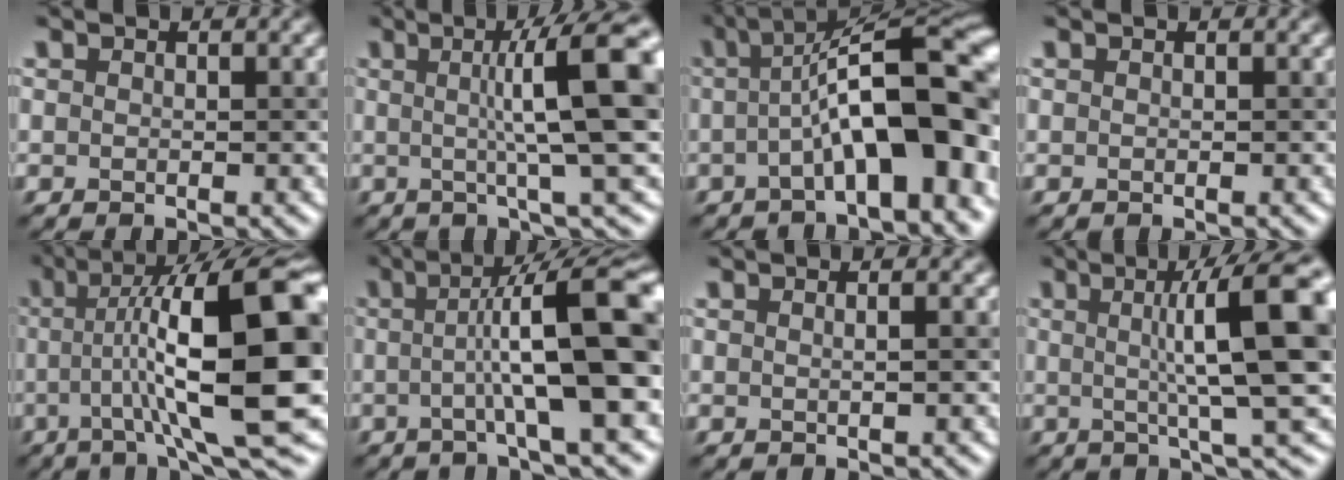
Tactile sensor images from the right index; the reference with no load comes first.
{"total": 11.3, "force": [1.6, 1.9, 11.0], "torque": [-0.122, 0.020, 0.026]}
{"total": 11.0, "force": [-0.8, 3.1, 10.5], "torque": [-0.154, 0.026, -0.010]}
{"total": 0.0}
{"total": 14.8, "force": [0.6, 3.1, 14.4], "torque": [-0.199, 0.020, 0.015]}
{"total": 11.3, "force": [0.0, 1.8, 11.1], "torque": [-0.136, 0.023, -0.003]}
{"total": 2.3, "force": [0.8, 1.2, 1.8], "torque": [0.000, 0.017, -0.010]}
{"total": 12.4, "force": [2.0, 2.2, 12.1], "torque": [-0.139, 0.017, 0.036]}